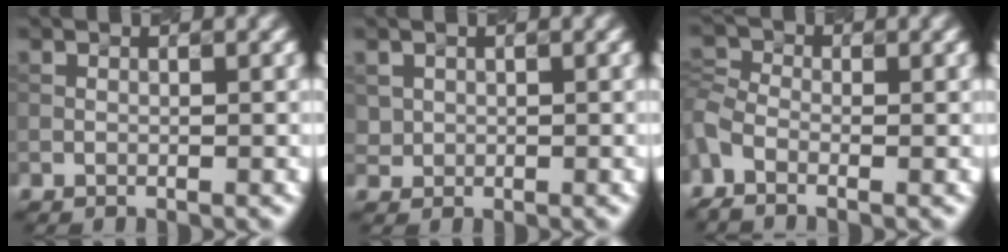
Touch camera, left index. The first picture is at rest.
{"total": 1.1, "force": [0.4, 1.0, -0.2], "torque": [0.004, 0.001, 0.010]}
{"total": 2.7, "force": [-1.4, 1.6, 1.7], "torque": [-0.048, -0.001, -0.045]}